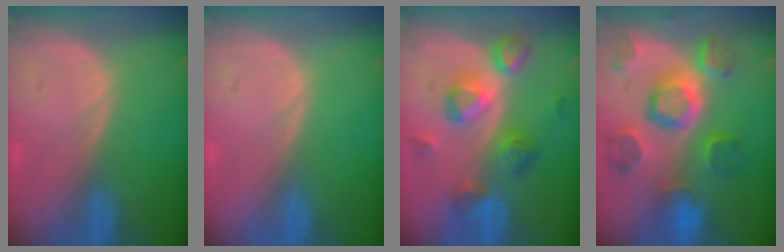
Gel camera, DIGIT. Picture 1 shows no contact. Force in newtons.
{"total": 0.0}
{"total": 7.6, "press": 7.6, "slide": 0.6}
{"total": 11.3, "press": 10.0, "slide": 5.3}